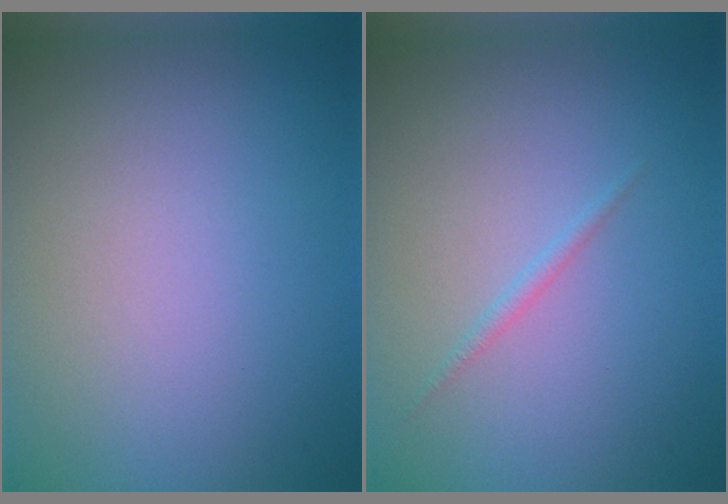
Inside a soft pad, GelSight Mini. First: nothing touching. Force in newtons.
{"total": 0.7, "press": 0.7, "slide": 0.1}